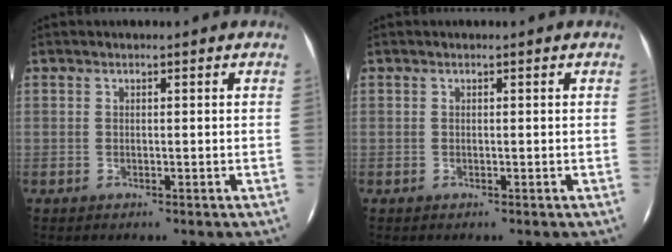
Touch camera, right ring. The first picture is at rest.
{"total": 0.0}